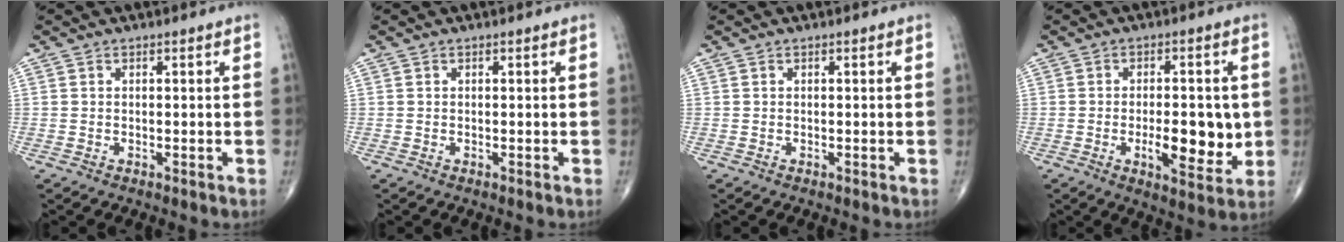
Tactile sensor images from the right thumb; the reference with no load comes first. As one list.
[{"total": 0.0}, {"total": 0.0}, {"total": 10.3, "force": [-1.3, 4.2, 9.3], "torque": [-0.117, -0.012, -0.015]}]